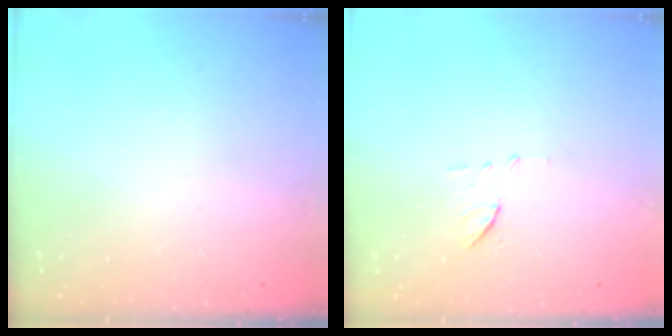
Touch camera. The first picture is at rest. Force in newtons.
{"total": 6.8, "press": 6.6, "slide": 1.8}